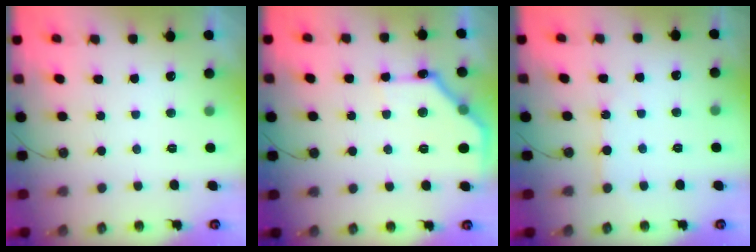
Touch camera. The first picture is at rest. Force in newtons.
{"total": 15.3, "press": 15.3, "slide": 0.3}
{"total": 6.4, "press": 6.3, "slide": 0.7}